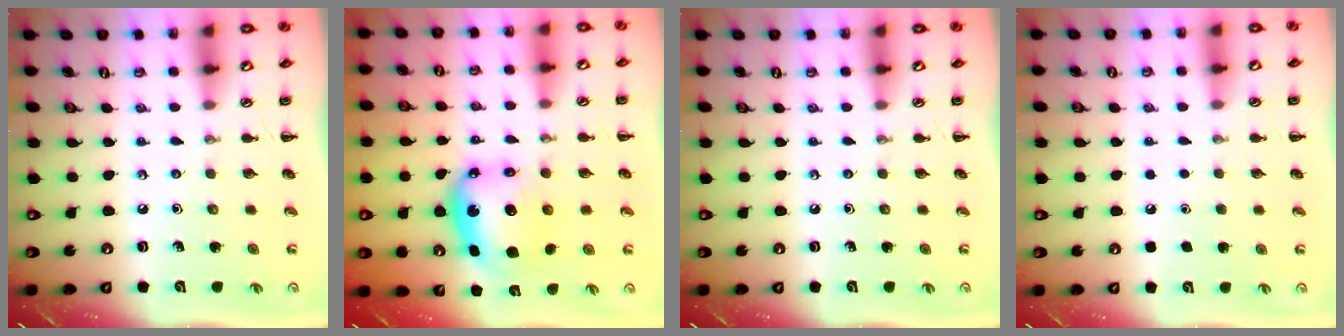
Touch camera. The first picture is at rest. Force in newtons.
{"total": 6.4, "press": 6.3, "slide": 1.3}
{"total": 0.0}
{"total": 1.6, "press": 1.6, "slide": 0.1}